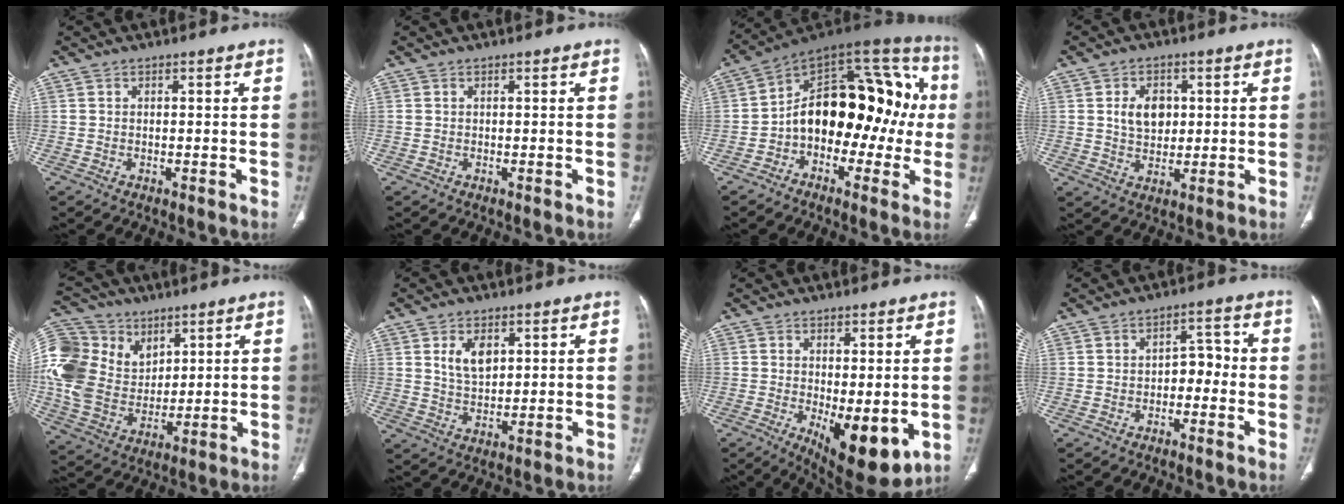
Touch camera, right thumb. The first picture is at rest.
{"total": 0.0}
{"total": 23.0, "force": [-1.2, 14.2, 18.0], "torque": [-0.219, 0.065, -0.026]}
{"total": 6.7, "force": [1.4, 4.8, 4.4], "torque": [-0.051, -0.008, 0.026]}
{"total": 15.7, "force": [3.3, 11.3, 10.4], "torque": [-0.234, 0.010, 0.067]}
{"total": 5.8, "force": [2.2, 3.5, 4.1], "torque": [-0.062, -0.014, 0.047]}
{"total": 11.3, "force": [-2.2, 4.6, 10.1], "torque": [-0.140, -0.028, -0.016]}
{"total": 4.5, "force": [-1.4, 3.0, 3.0], "torque": [-0.023, 0.030, -0.027]}